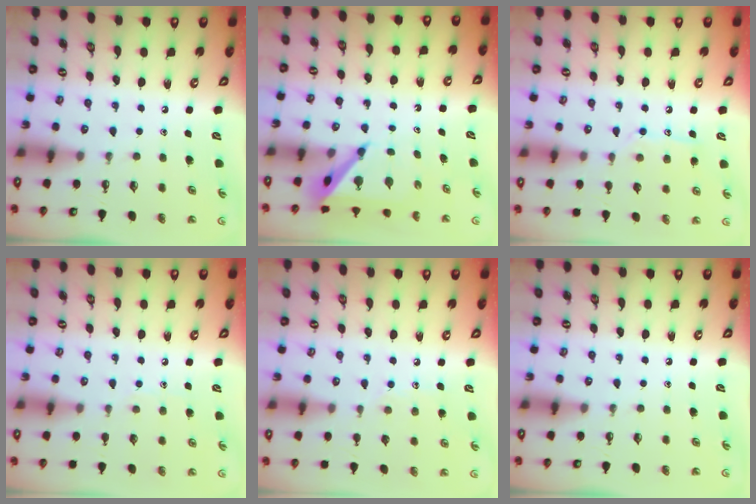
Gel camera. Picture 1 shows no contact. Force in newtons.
{"total": 5.1, "press": 5.0, "slide": 0.4}
{"total": 10.3, "press": 10.3, "slide": 0.5}
{"total": 5.6, "press": 5.6, "slide": 0.6}
{"total": 7.1, "press": 7.1, "slide": 0.7}
{"total": 0.0}